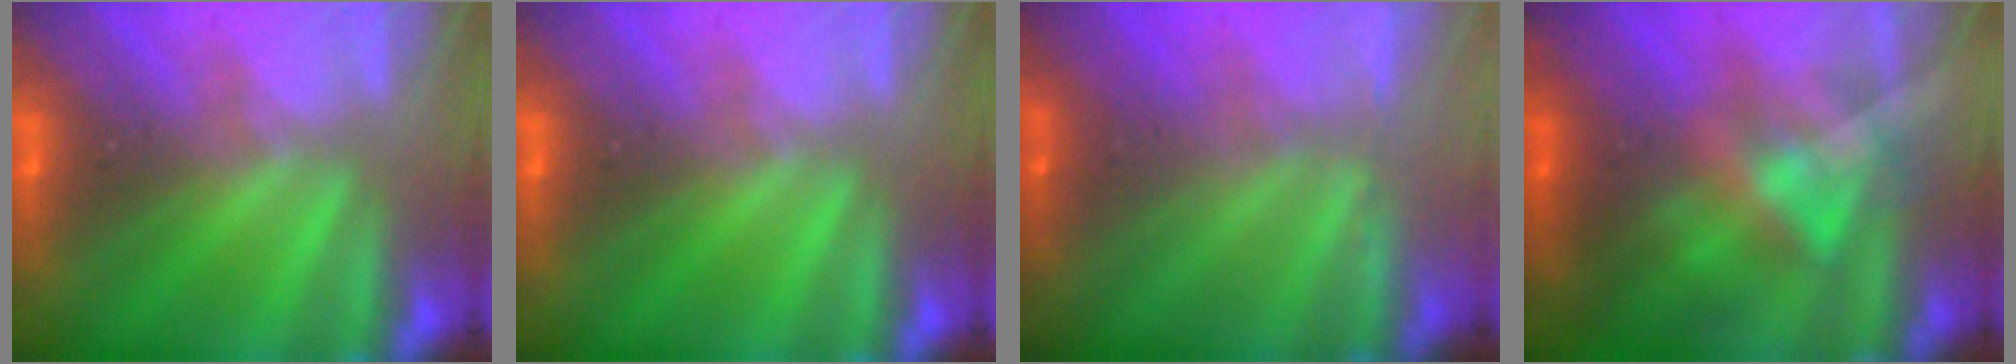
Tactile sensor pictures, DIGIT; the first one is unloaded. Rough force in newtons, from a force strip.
{"total": 0.0}
{"total": 2.3}
{"total": 4.6}